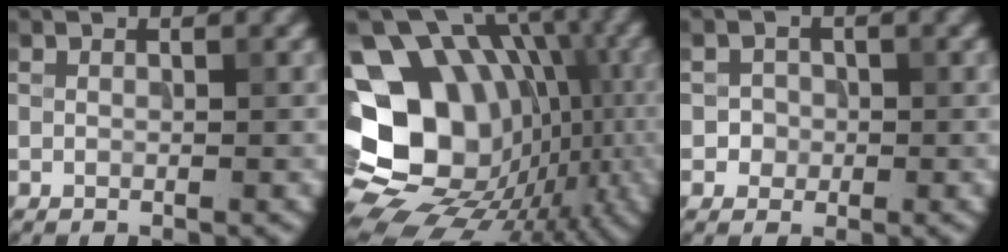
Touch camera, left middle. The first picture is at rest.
{"total": 16.9, "force": [-1.6, 13.0, 10.6], "torque": [-0.152, 0.028, -0.019]}
{"total": 1.6, "force": [-0.3, 1.5, 0.3], "torque": [0.012, -0.001, -0.007]}